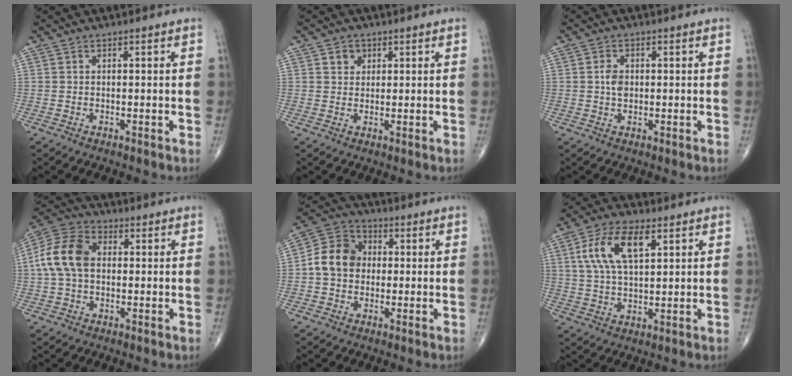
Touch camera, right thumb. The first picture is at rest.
{"total": 2.6, "force": [1.2, 2.2, 0.8], "torque": [0.002, -0.005, 0.016]}
{"total": 2.8, "force": [0.1, 2.0, 2.0], "torque": [-0.030, 0.002, 0.000]}
{"total": 11.5, "force": [0.8, 7.8, 8.4], "torque": [-0.171, 0.030, 0.007]}
{"total": 9.4, "force": [0.1, 7.7, 5.4], "torque": [-0.084, 0.027, -0.012]}
{"total": 11.1, "force": [4.1, 5.1, 9.0], "torque": [-0.176, -0.001, 0.078]}